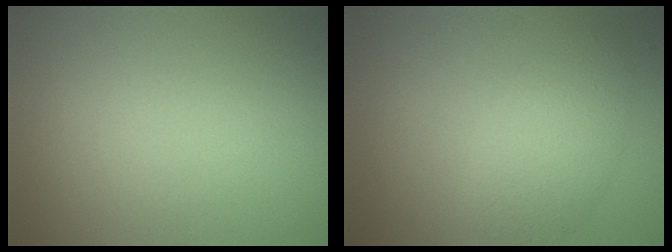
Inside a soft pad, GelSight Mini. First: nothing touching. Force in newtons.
{"total": 3.7, "press": 3.7, "slide": 0.1}